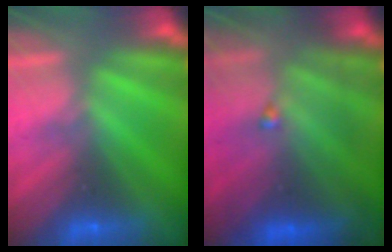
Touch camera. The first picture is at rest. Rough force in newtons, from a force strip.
{"total": 9.8}